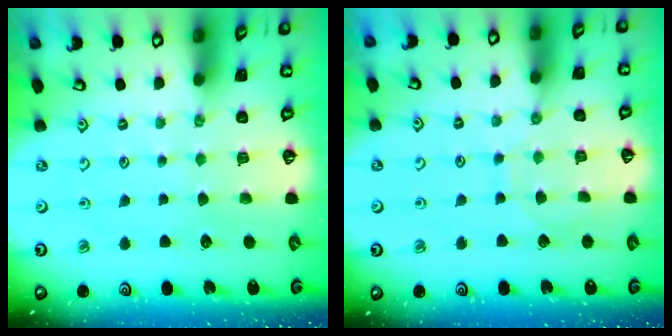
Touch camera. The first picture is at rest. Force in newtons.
{"total": 5.0, "press": 5.0, "slide": 0.2}